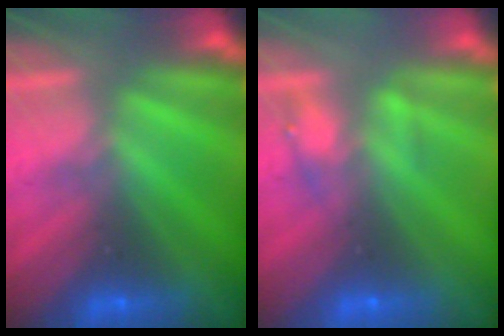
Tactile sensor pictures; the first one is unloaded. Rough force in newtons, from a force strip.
{"total": 2.2}